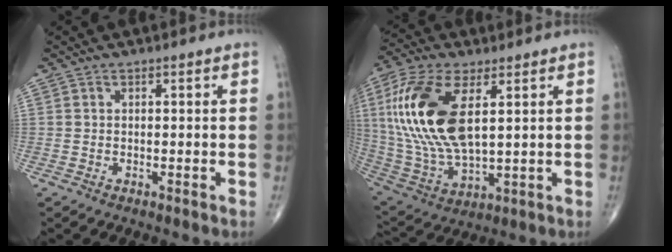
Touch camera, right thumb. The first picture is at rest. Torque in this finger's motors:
{"motor_torque": [-0.41, 3.34, 2.10, 0.66, 0.78]}